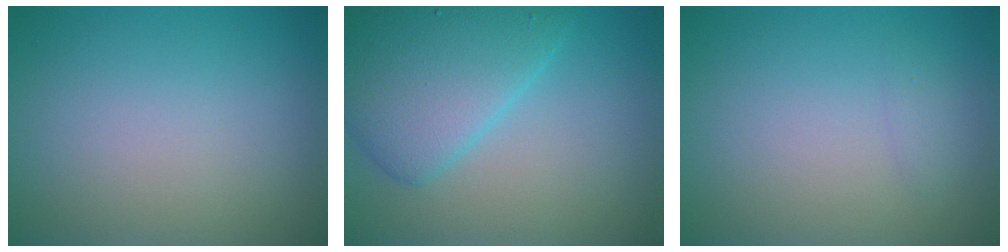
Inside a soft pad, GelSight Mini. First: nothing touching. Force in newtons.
{"total": 6.0, "press": 6.0, "slide": 0.2}
{"total": 0.7, "press": 0.7, "slide": 0.0}